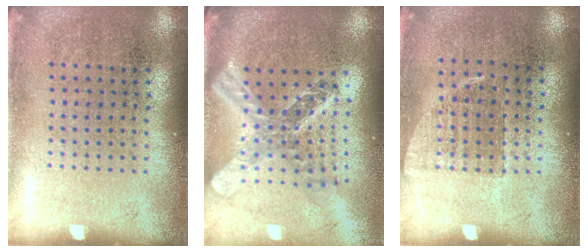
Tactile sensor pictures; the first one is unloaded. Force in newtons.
{"total": 2.4, "press": 1.9, "slide": 1.4}
{"total": 0.6, "press": 0.6, "slide": 0.1}